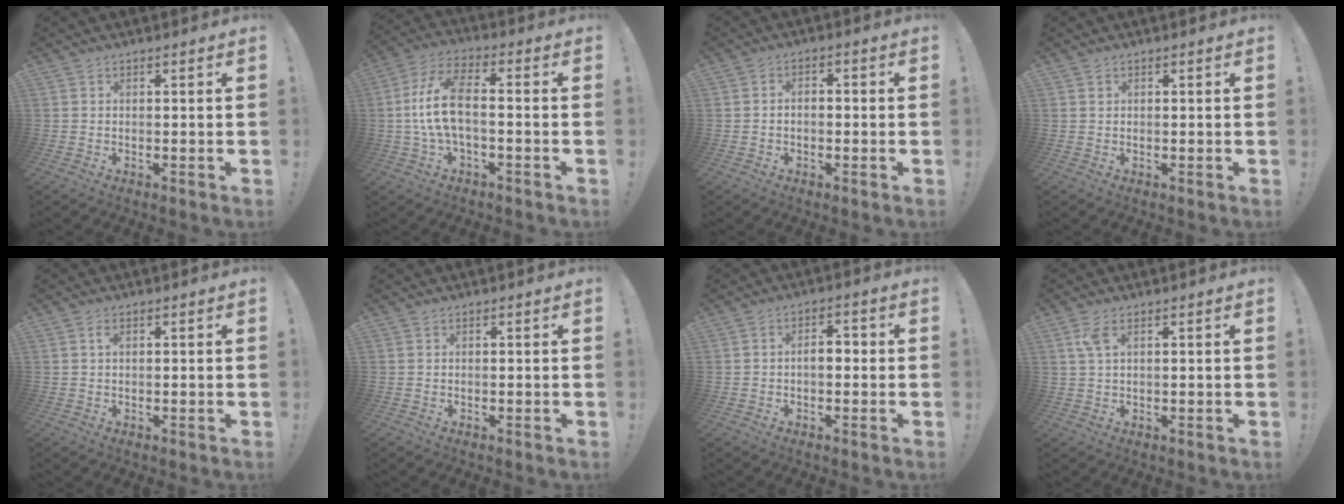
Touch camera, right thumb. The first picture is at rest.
{"total": 12.0, "force": [-1.1, 5.1, 10.8], "torque": [-0.213, 0.008, -0.021]}
{"total": 2.3, "force": [-1.6, 1.3, 1.2], "torque": [-0.017, 0.008, -0.029]}
{"total": 0.6, "force": [0.3, 0.5, 0.0], "torque": [0.006, -0.001, 0.006]}
{"total": 1.0, "force": [0.4, 0.6, 0.7], "torque": [-0.010, 0.002, 0.006]}
{"total": 0.0}
{"total": 4.2, "force": [-0.8, 2.4, 3.3], "torque": [-0.044, 0.008, -0.020]}
{"total": 3.4, "force": [1.5, 1.3, 2.8], "torque": [-0.055, 0.001, 0.026]}